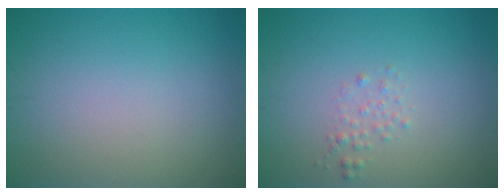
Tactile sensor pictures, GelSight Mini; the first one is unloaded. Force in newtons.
{"total": 1.0, "press": 1.0, "slide": 0.0}